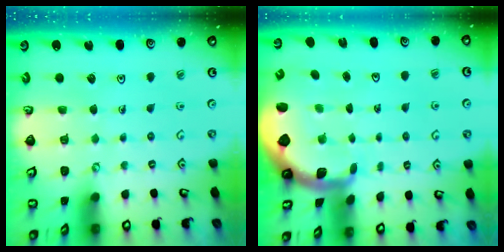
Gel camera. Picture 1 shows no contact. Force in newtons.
{"total": 1.9, "press": 1.9, "slide": 0.4}